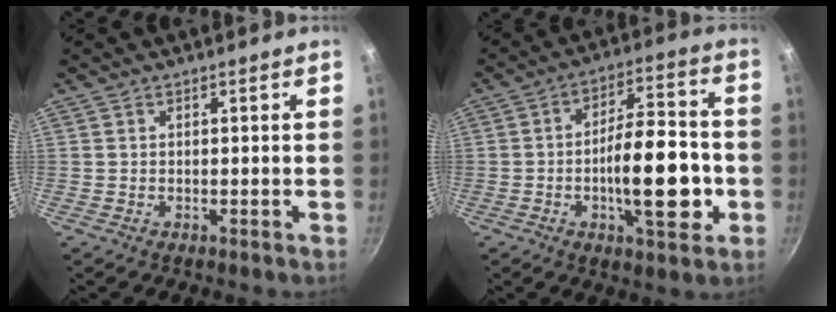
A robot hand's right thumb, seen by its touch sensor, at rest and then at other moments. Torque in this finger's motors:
{"motor_torque": [-0.11, 0.66, 1.27, 0.13, 0.13]}